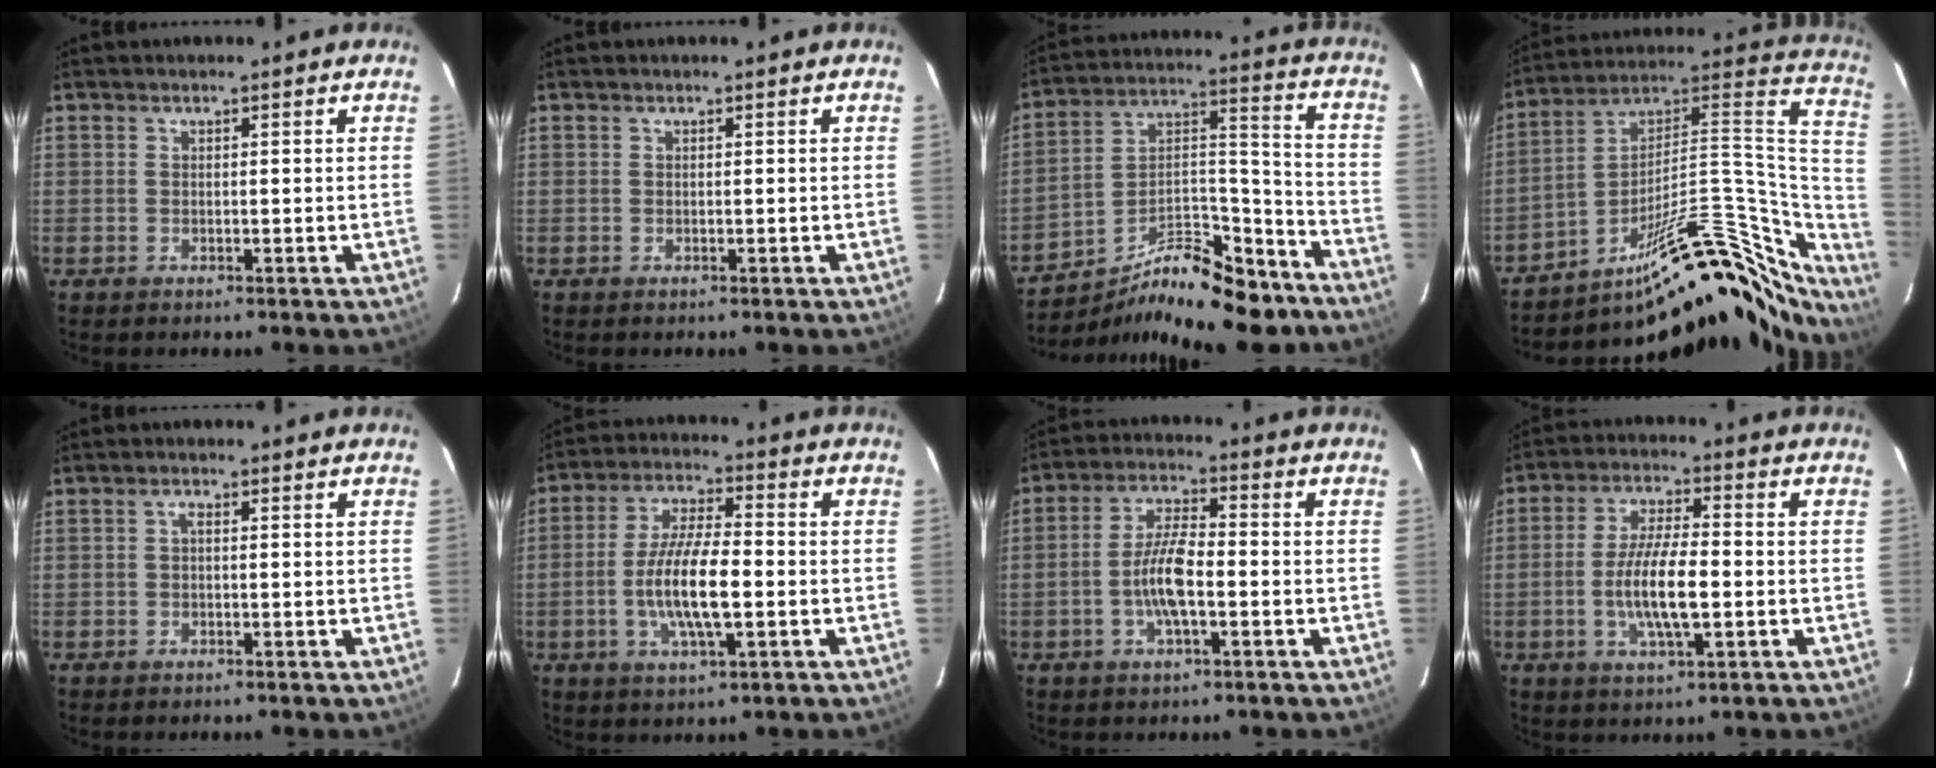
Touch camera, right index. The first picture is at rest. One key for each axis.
{"total": 0.0}
{"total": 21.2, "fx": -16.1, "fy": 7.1, "fz": 11.7, "tx": -0.192, "ty": 0.023, "tz": -0.243}
{"total": 31.8, "fx": -21.8, "fy": 10.8, "fz": 20.6, "tx": -0.255, "ty": 0.038, "tz": -0.310}
{"total": 0.7, "fx": 0.0, "fy": 0.3, "fz": 0.7, "tx": -0.013, "ty": 0.005, "tz": -0.002}
{"total": 11.2, "fx": -2.4, "fy": 2.9, "fz": 10.6, "tx": -0.209, "ty": 0.000, "tz": -0.045}
{"total": 7.9, "fx": -2.3, "fy": 2.2, "fz": 7.3, "tx": -0.147, "ty": 0.008, "tz": -0.044}
{"total": 10.0, "fx": -2.1, "fy": 2.5, "fz": 9.4, "tx": -0.185, "ty": -0.001, "tz": -0.039}